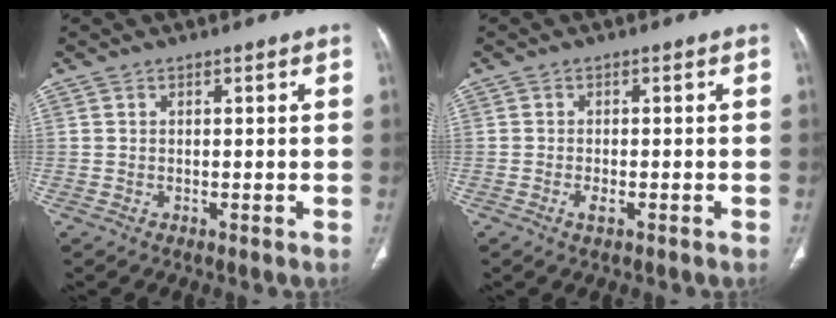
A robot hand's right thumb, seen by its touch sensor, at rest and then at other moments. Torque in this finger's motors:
{"motor_torque": [-0.25, 0.03, 0.14, 0.48, -0.01]}